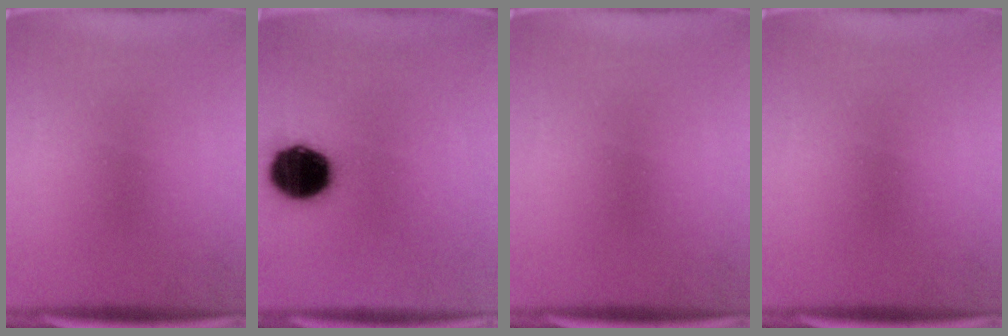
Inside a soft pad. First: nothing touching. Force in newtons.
{"total": 15.9}
{"total": 0.0}
{"total": 0.0}